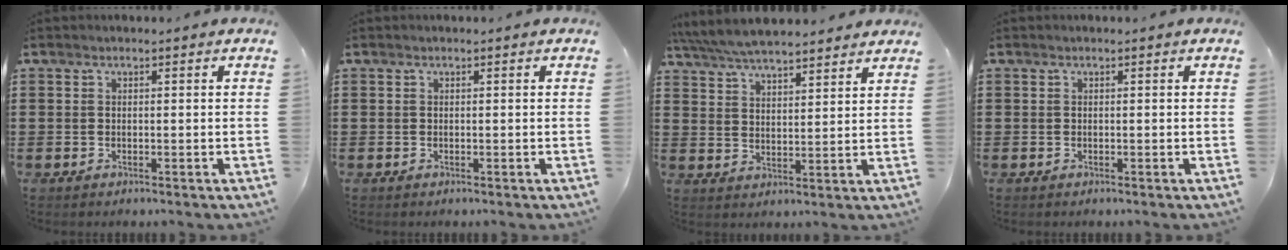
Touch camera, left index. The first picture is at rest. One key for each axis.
{"total": 0.0}
{"total": 5.8, "fx": 5.6, "fy": 0.6, "fz": 1.4, "tx": -0.051, "ty": -0.020, "tz": 0.101}
{"total": 0.0}